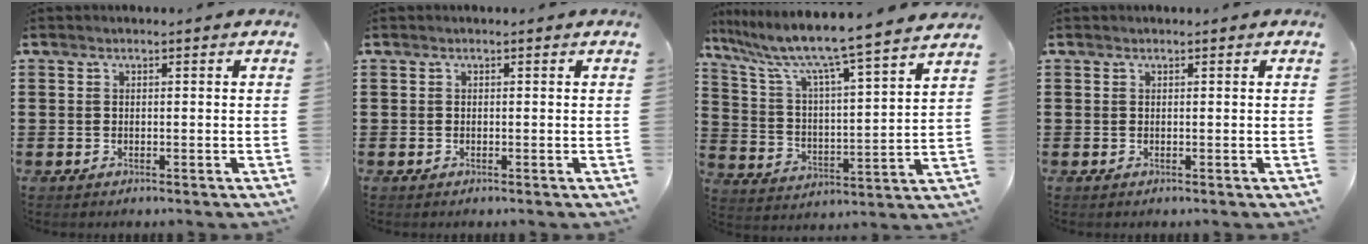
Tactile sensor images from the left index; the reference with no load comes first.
{"total": 0.0}
{"total": 7.6, "force": [6.8, -0.7, 3.5], "torque": [-0.100, -0.061, 0.103]}
{"total": 0.0}